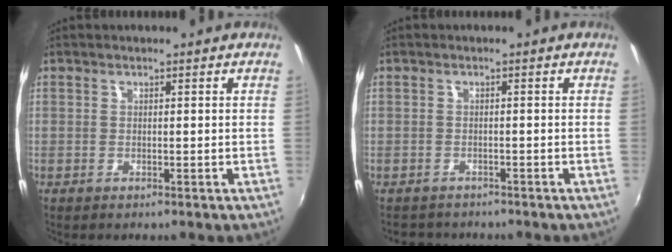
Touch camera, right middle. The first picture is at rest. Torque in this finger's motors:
{"motor_torque": [0.26, -0.46, -0.03, -0.02]}